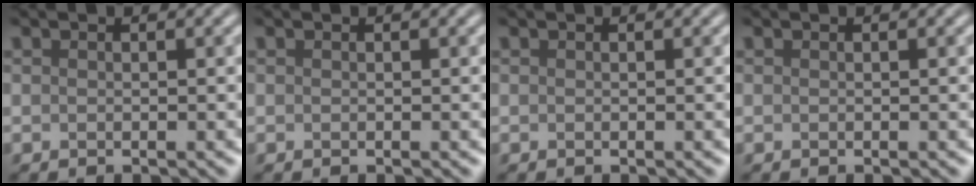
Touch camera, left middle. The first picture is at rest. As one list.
[{"total": 0.0}, {"total": 0.0}, {"total": 0.0}]